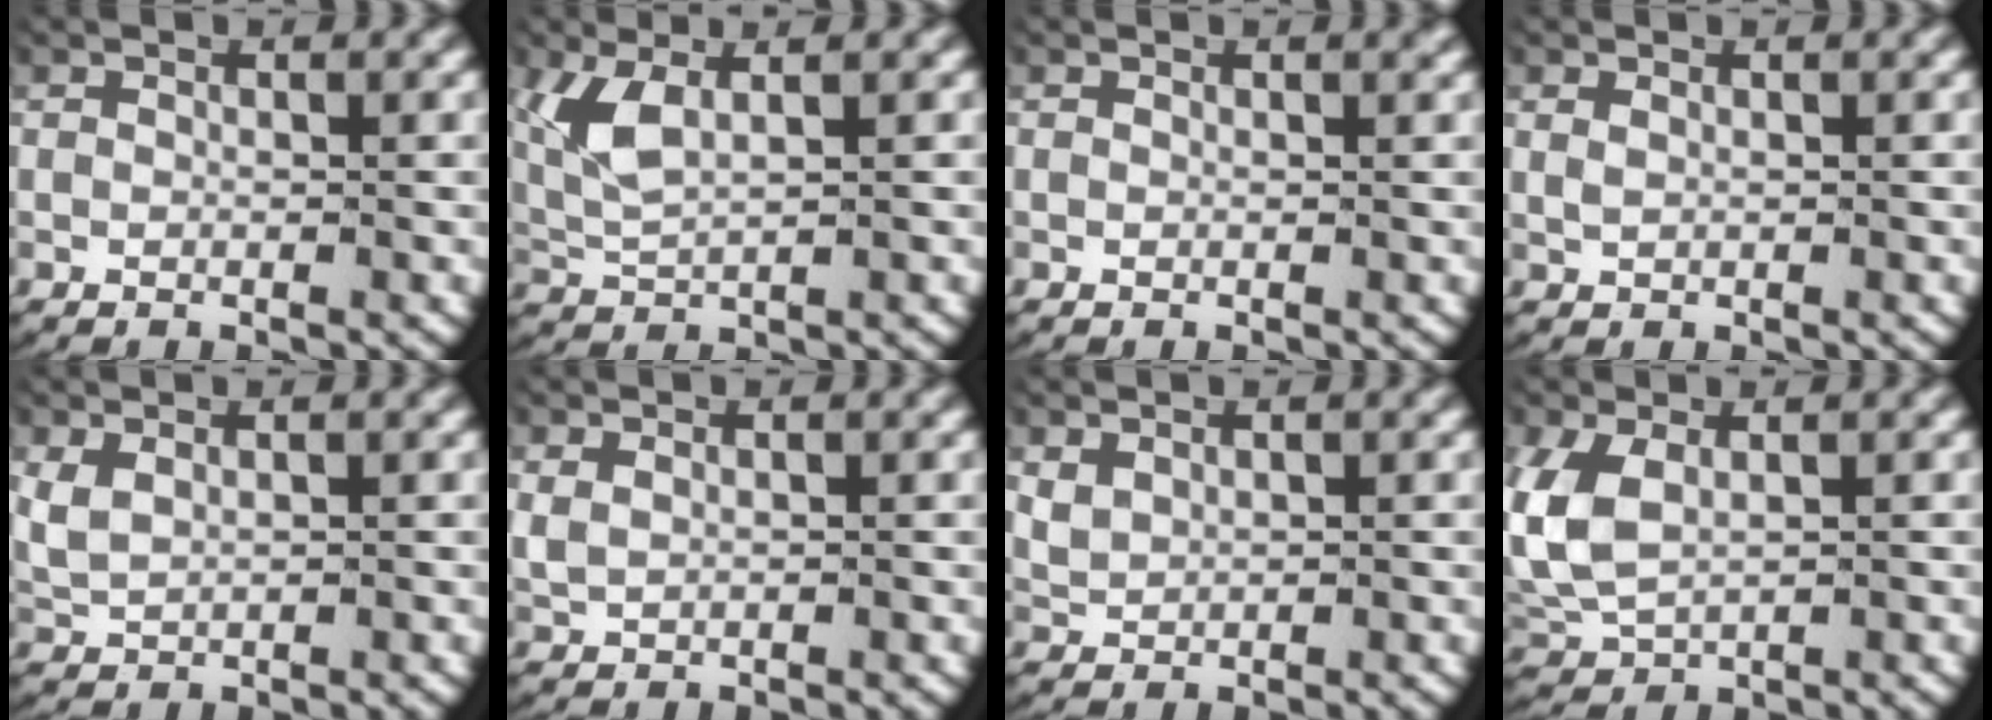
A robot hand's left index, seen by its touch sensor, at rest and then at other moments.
{"total": 3.9, "force": [1.2, 2.1, 3.0], "torque": [-0.089, -0.002, 0.031]}
{"total": 0.6, "force": [0.5, 0.0, 0.4], "torque": [-0.002, 0.001, 0.006]}
{"total": 0.5, "force": [0.4, 0.1, 0.3], "torque": [-0.017, -0.004, 0.016]}
{"total": 2.8, "force": [0.7, 2.3, 1.5], "torque": [-0.049, -0.007, 0.023]}
{"total": 1.6, "force": [0.6, 1.3, 0.7], "torque": [-0.026, -0.003, 0.019]}
{"total": 1.8, "force": [0.8, 1.5, 0.7], "torque": [-0.027, -0.006, 0.026]}
{"total": 5.4, "force": [0.8, 4.2, 3.3], "torque": [-0.102, -0.013, 0.028]}